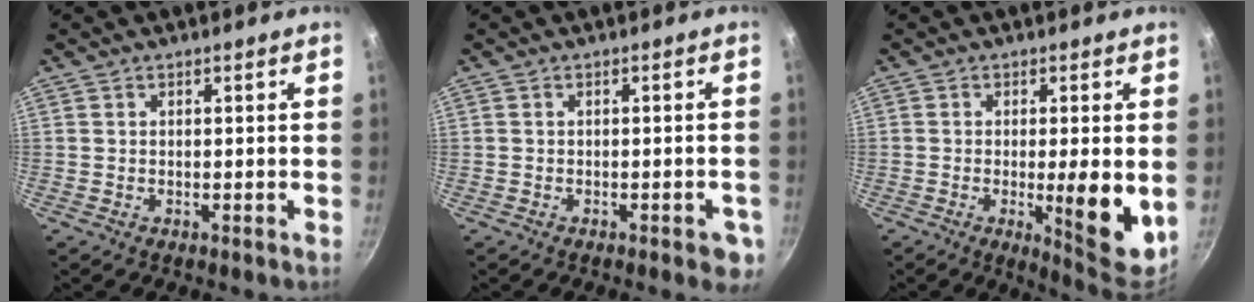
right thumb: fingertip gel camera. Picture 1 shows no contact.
{"total": 4.2, "force": [-1.8, 1.6, 3.4], "torque": [-0.030, 0.008, -0.018]}
{"total": 10.2, "force": [-1.2, 2.0, 10.0], "torque": [-0.132, -0.017, -0.011]}